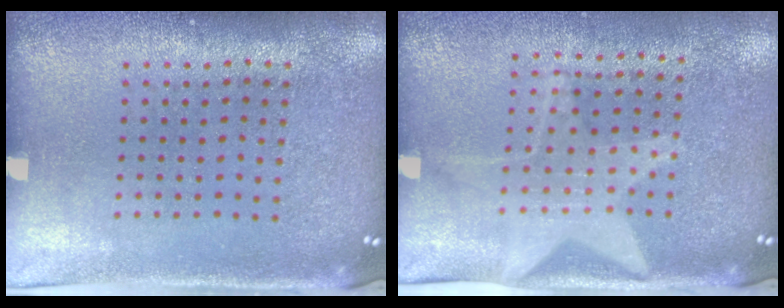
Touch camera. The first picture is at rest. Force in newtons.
{"total": 1.8, "press": 1.5, "slide": 1.0}